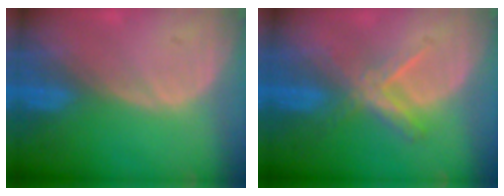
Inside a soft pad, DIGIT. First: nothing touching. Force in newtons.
{"total": 5.5, "press": 5.1, "slide": 2.1}